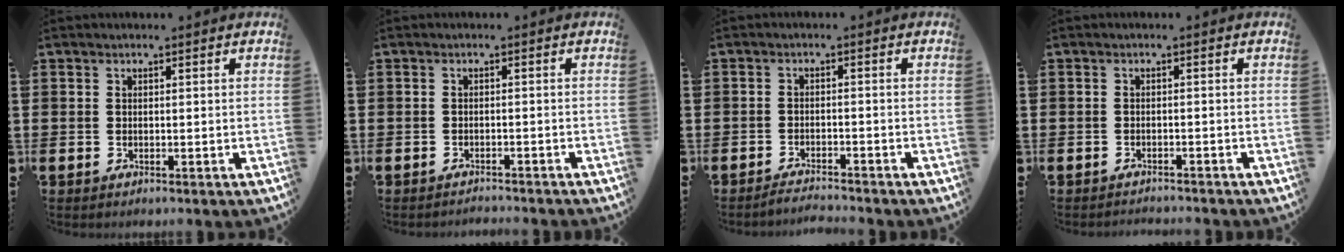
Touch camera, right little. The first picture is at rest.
{"total": 1.0, "force": [-1.0, -0.1, 0.0], "torque": [-0.002, 0.002, -0.022]}
{"total": 1.9, "force": [-1.8, -0.2, 0.2], "torque": [-0.005, 0.004, -0.037]}
{"total": 1.0, "force": [-1.0, -0.1, -0.1], "torque": [-0.001, 0.002, -0.021]}